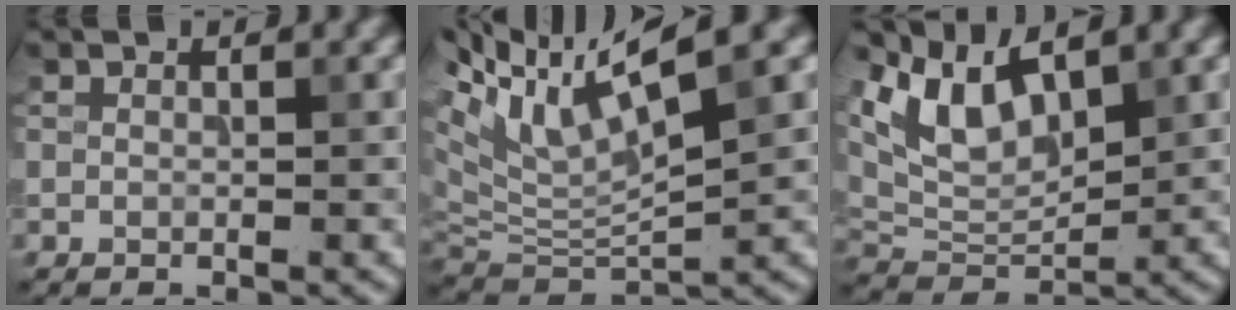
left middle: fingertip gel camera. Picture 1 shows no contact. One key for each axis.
{"total": 9.5, "fx": 4.4, "fy": 2.9, "fz": 7.9, "tx": -0.167, "ty": 0.016, "tz": 0.082}
{"total": 6.6, "fx": 3.5, "fy": 3.3, "fz": 4.5, "tx": -0.086, "ty": -0.003, "tz": 0.068}